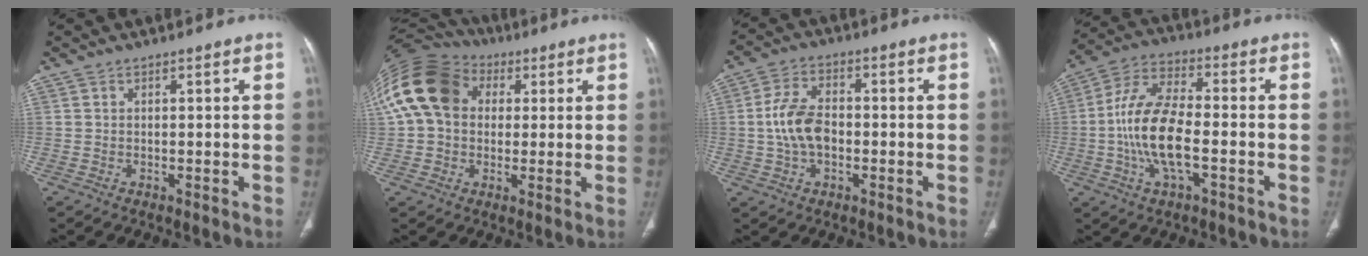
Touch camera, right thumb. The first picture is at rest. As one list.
[{"total": 19.6, "force": [4.3, 15.0, 11.9], "torque": [-0.255, 0.052, 0.074]}, {"total": 8.7, "force": [-0.8, 5.4, 6.7], "torque": [-0.126, 0.018, -0.018]}, {"total": 13.9, "force": [-2.8, 5.9, 12.3], "torque": [-0.249, 0.026, -0.055]}]